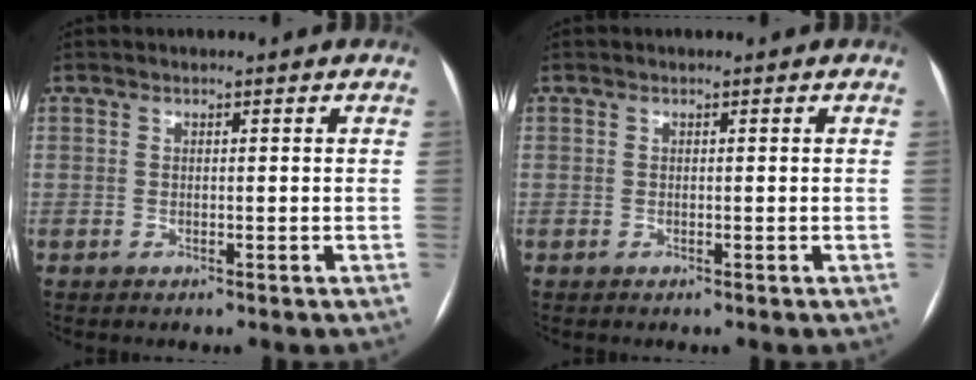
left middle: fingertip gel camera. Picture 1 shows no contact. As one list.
[{"total": 0.0}]